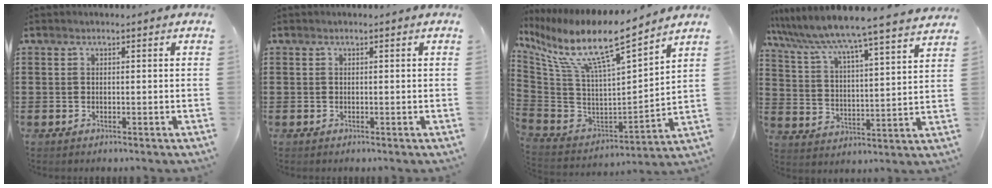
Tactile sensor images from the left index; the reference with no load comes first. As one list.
[{"total": 0.0}, {"total": 11.7, "force": [8.2, 1.5, 8.2], "torque": [-0.187, -0.061, 0.136]}, {"total": 6.4, "force": [6.0, -0.9, 2.0], "torque": [-0.068, -0.050, 0.095]}]